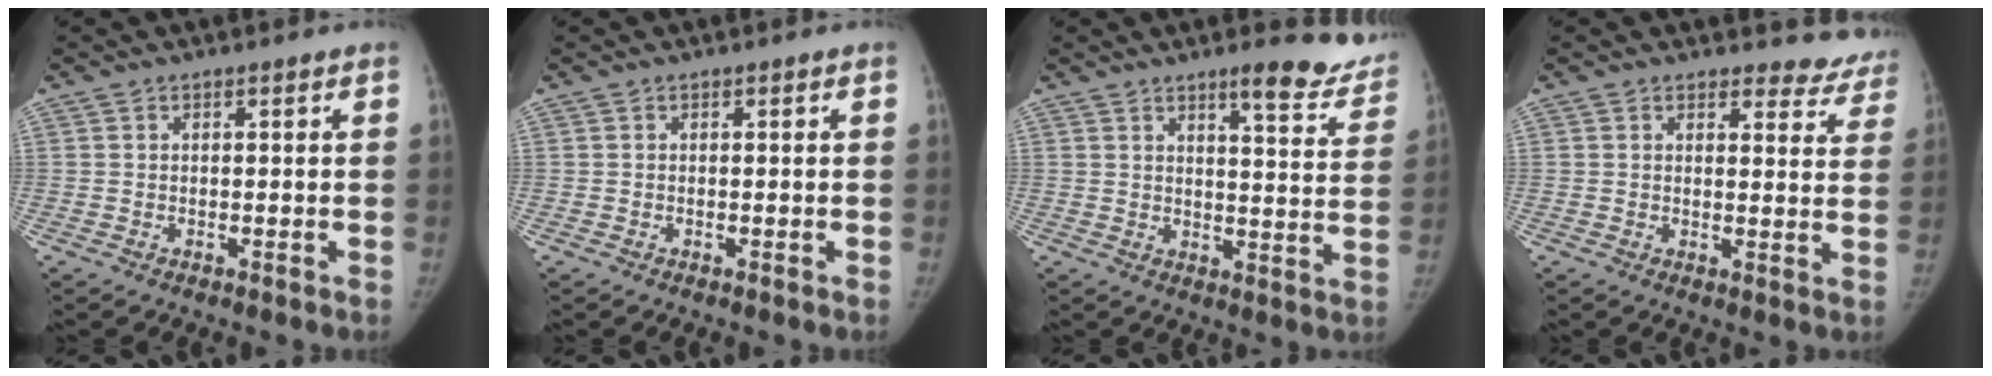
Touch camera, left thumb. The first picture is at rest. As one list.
[{"total": 0.0}, {"total": 12.3, "force": [9.7, 2.7, 7.2], "torque": [-0.054, -0.063, 0.113]}, {"total": 8.9, "force": [8.3, 3.2, 0.2], "torque": [0.051, -0.055, 0.067]}]